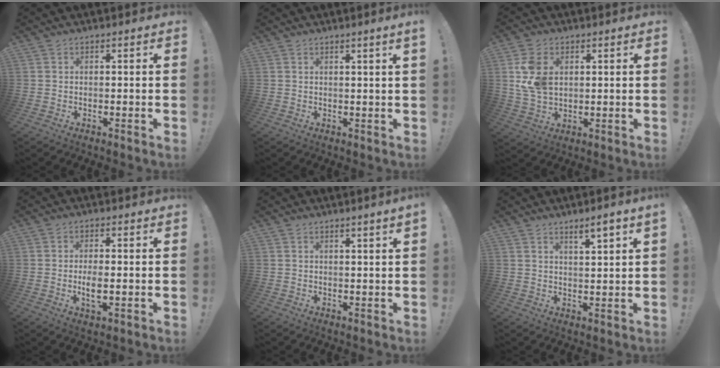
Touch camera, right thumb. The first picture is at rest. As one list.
[{"total": 1.9, "force": [1.1, -0.6, 1.5], "torque": [-0.010, -0.011, 0.014]}, {"total": 10.5, "force": [2.7, 7.3, 6.9], "torque": [-0.137, -0.004, 0.052]}, {"total": 4.6, "force": [-0.9, 1.7, 4.2], "torque": [-0.078, -0.007, -0.018]}, {"total": 1.8, "force": [1.2, -0.6, 1.3], "torque": [-0.015, -0.008, 0.018]}, {"total": 4.5, "force": [3.3, -0.1, 3.0], "torque": [-0.040, -0.020, 0.051]}]